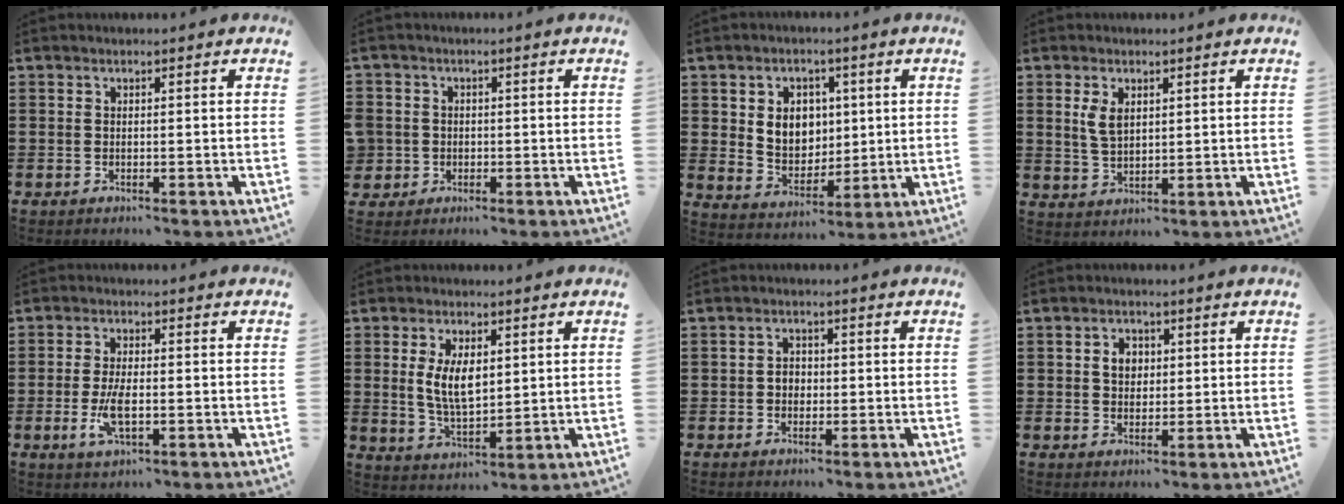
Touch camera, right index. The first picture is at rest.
{"total": 2.7, "force": [-0.6, 2.6, 0.0], "torque": [-0.013, 0.008, -0.017]}
{"total": 6.2, "force": [1.5, 5.3, 2.9], "torque": [-0.062, 0.009, 0.023]}
{"total": 3.8, "force": [1.5, 1.9, 2.9], "torque": [-0.062, 0.006, 0.026]}
{"total": 5.0, "force": [-1.1, 1.9, 4.5], "torque": [-0.097, -0.002, -0.024]}
{"total": 7.0, "force": [1.2, 3.5, 5.9], "torque": [-0.119, 0.004, 0.018]}
{"total": 1.8, "force": [-0.2, 1.5, 1.1], "torque": [-0.023, 0.005, -0.006]}
{"total": 3.1, "force": [0.7, 2.3, 1.9], "torque": [-0.045, 0.012, 0.010]}